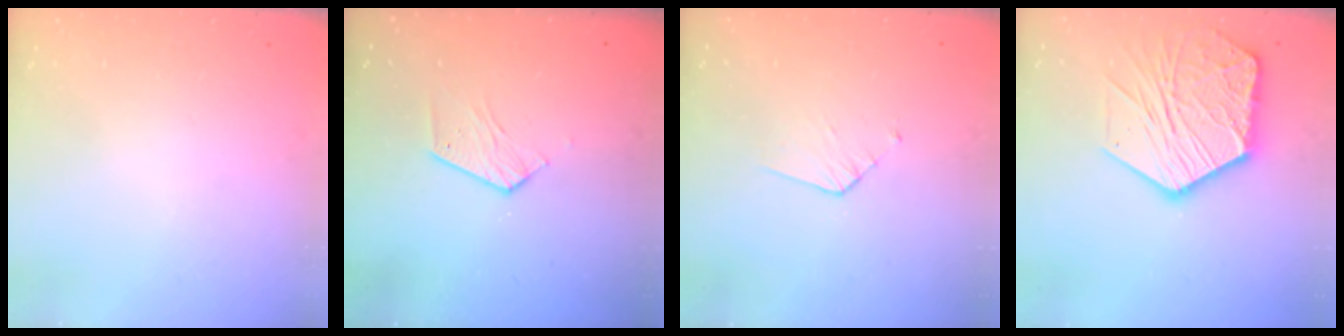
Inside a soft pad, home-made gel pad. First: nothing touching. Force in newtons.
{"total": 7.2, "press": 7.2, "slide": 0.4}
{"total": 3.9, "press": 3.9, "slide": 0.3}
{"total": 18.6, "press": 18.6, "slide": 1.4}